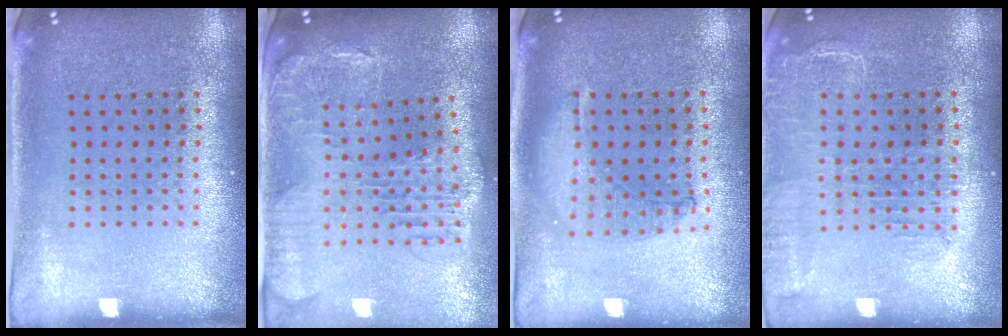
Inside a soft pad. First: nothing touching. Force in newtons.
{"total": 1.8, "press": 1.6, "slide": 0.7}
{"total": 1.0, "press": 0.9, "slide": 0.3}
{"total": 1.6, "press": 1.5, "slide": 0.7}